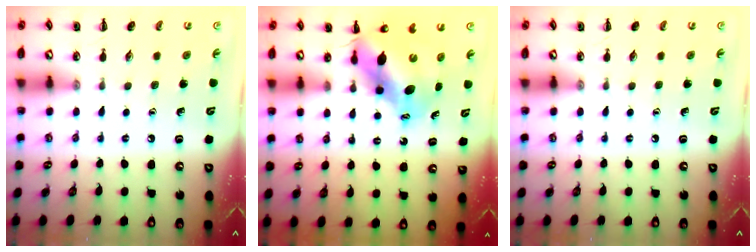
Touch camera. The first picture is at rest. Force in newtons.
{"total": 9.9, "press": 9.6, "slide": 2.4}
{"total": 0.0}